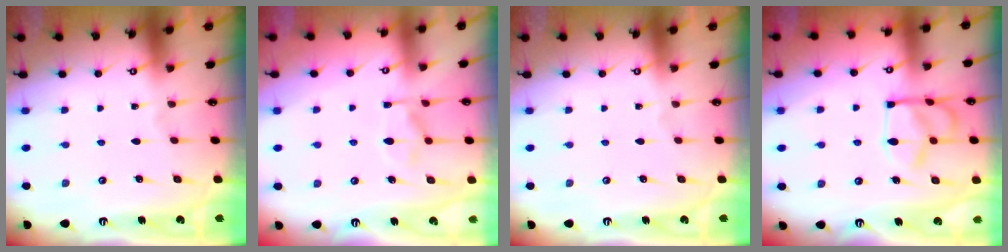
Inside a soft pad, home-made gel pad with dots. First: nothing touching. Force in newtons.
{"total": 2.8, "press": 2.4, "slide": 1.4}
{"total": 0.0}
{"total": 11.8, "press": 11.8, "slide": 0.7}